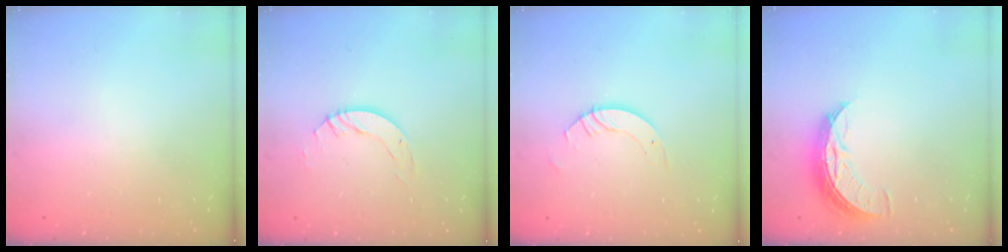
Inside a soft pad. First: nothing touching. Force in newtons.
{"total": 5.6, "press": 5.5, "slide": 0.5}
{"total": 3.3, "press": 3.3, "slide": 0.2}
{"total": 8.4, "press": 8.4, "slide": 0.4}